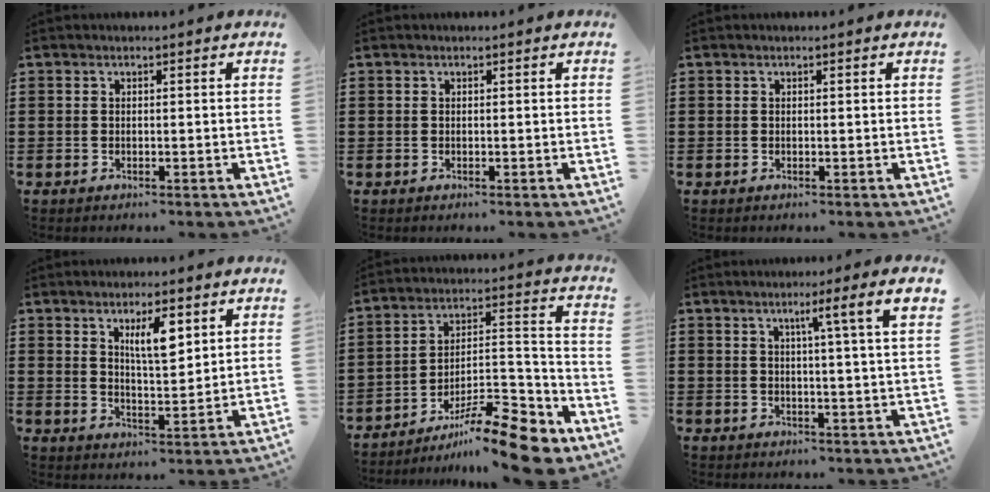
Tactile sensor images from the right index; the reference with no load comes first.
{"total": 0.0}
{"total": 0.0}
{"total": 5.8, "force": [2.9, 1.8, 4.7], "torque": [-0.083, 0.000, 0.045]}
{"total": 13.6, "force": [-10.5, 2.7, 8.1], "torque": [-0.104, 0.043, -0.187]}
{"total": 5.0, "force": [2.2, -0.7, 4.4], "torque": [-0.073, -0.010, 0.029]}